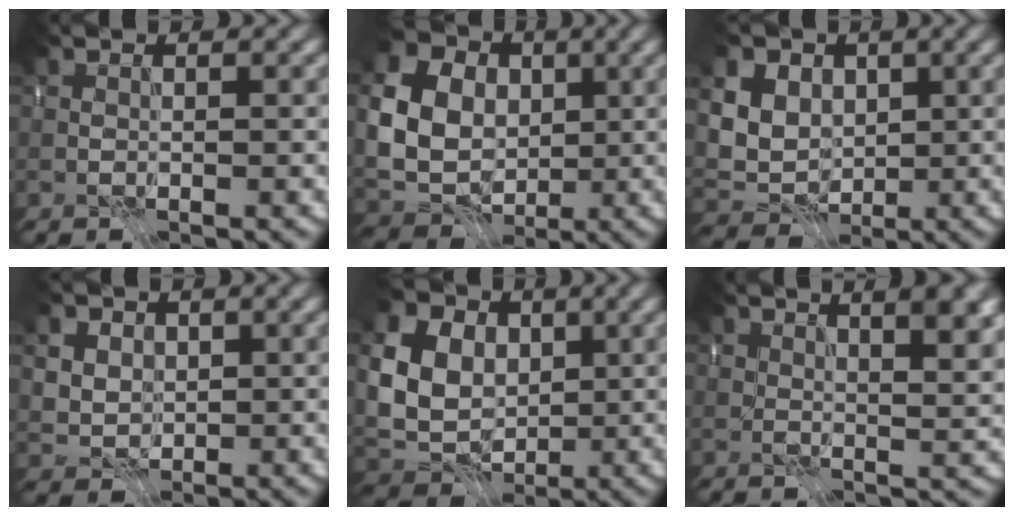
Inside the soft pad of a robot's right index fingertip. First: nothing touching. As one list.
[{"total": 11.7, "force": [1.6, 9.7, 6.3], "torque": [-0.149, 0.007, 0.020]}, {"total": 8.8, "force": [2.8, 7.1, 4.4], "torque": [-0.083, 0.016, 0.039]}, {"total": 5.3, "force": [2.3, 4.3, 2.2], "torque": [-0.053, 0.012, 0.037]}, {"total": 12.7, "force": [2.9, 10.1, 7.1], "torque": [-0.157, 0.027, 0.036]}, {"total": 6.8, "force": [3.5, 2.4, 5.3], "torque": [-0.046, 0.021, 0.038]}]